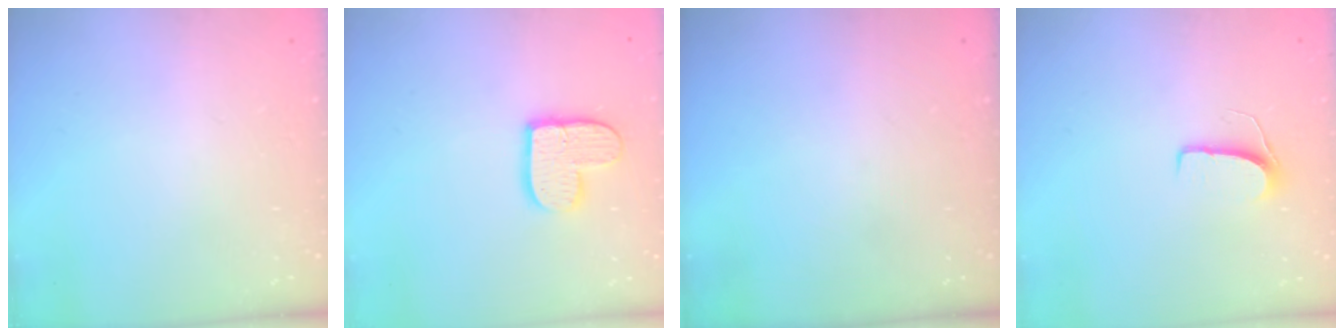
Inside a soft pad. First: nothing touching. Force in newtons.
{"total": 11.0, "press": 10.9, "slide": 0.9}
{"total": 0.0}
{"total": 6.4, "press": 6.4, "slide": 0.6}